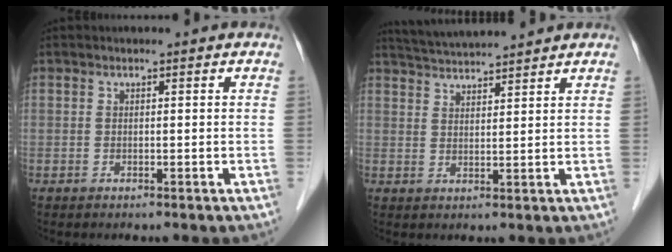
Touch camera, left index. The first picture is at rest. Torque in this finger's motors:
{"motor_torque": [-0.12, -0.51, 0.27, 0.11]}